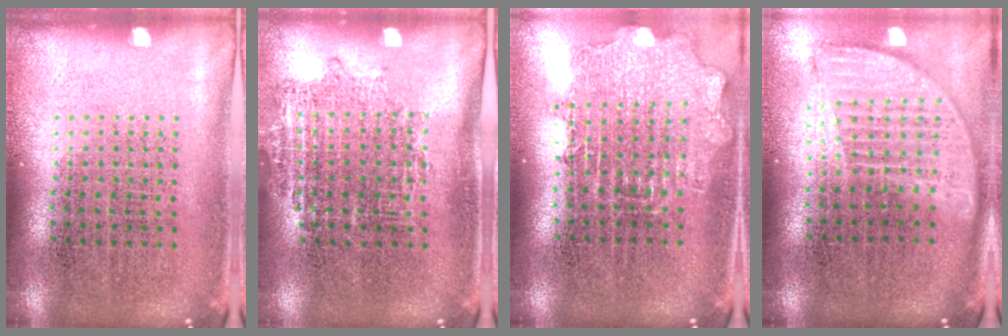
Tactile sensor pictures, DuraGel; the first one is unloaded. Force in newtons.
{"total": 0.9, "press": 0.8, "slide": 0.3}
{"total": 1.6, "press": 1.3, "slide": 0.8}
{"total": 1.8, "press": 1.5, "slide": 1.0}